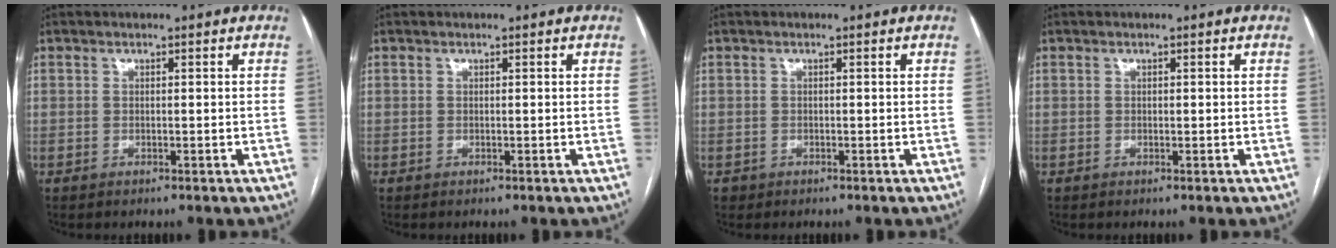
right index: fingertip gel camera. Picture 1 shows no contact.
{"total": 0.0}
{"total": 0.6, "force": [-0.2, 0.6, -0.1], "torque": [-0.001, 0.006, -0.002]}
{"total": 0.0}